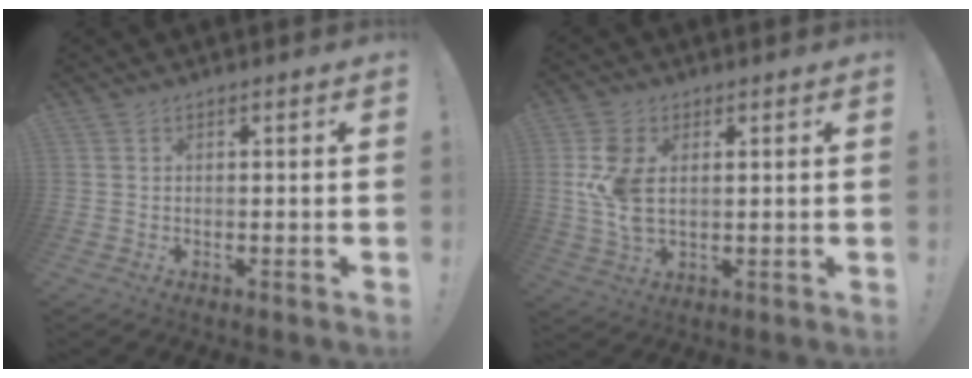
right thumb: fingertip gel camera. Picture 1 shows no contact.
{"total": 9.5, "force": [1.9, 5.7, 7.4], "torque": [-0.139, -0.011, 0.034]}